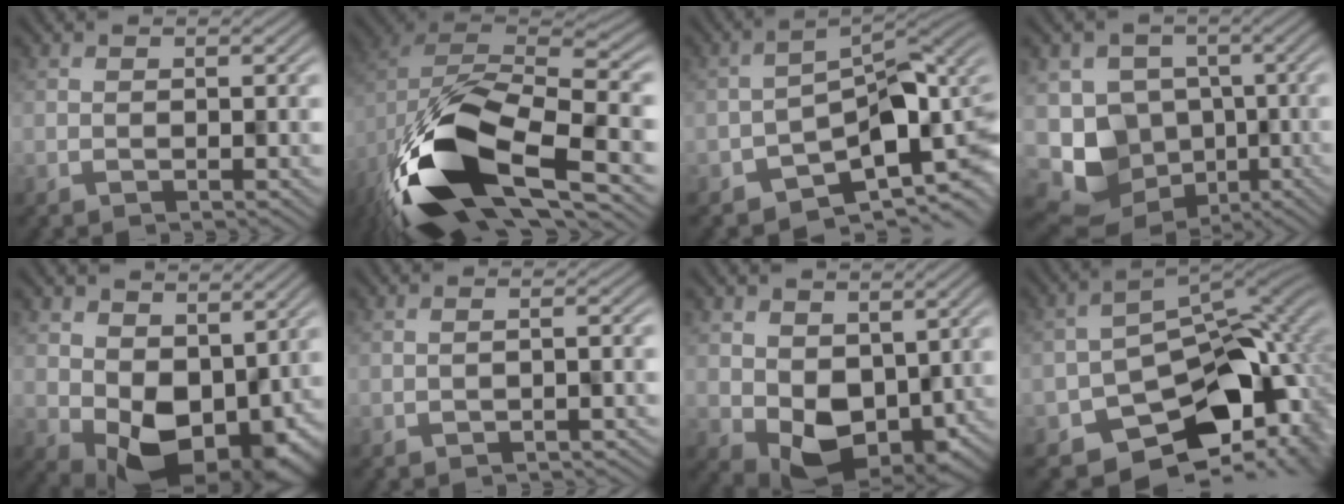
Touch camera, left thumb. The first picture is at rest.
{"total": 16.6, "force": [-6.5, 9.3, 12.2], "torque": [-0.270, -0.042, -0.103]}
{"total": 6.9, "force": [-3.2, 3.9, 4.6], "torque": [-0.047, -0.010, -0.059]}
{"total": 9.1, "force": [-2.9, 8.3, 2.5], "torque": [-0.060, -0.023, -0.055]}
{"total": 7.8, "force": [1.1, 6.1, 4.7], "torque": [-0.084, -0.042, 0.035]}
{"total": 1.2, "force": [-0.9, -0.2, -0.8], "torque": [0.016, 0.005, -0.016]}
{"total": 6.7, "force": [0.8, 5.5, 3.8], "torque": [-0.080, -0.040, 0.027]}
{"total": 11.0, "force": [-5.5, 7.5, 5.9], "torque": [-0.079, -0.025, -0.096]}